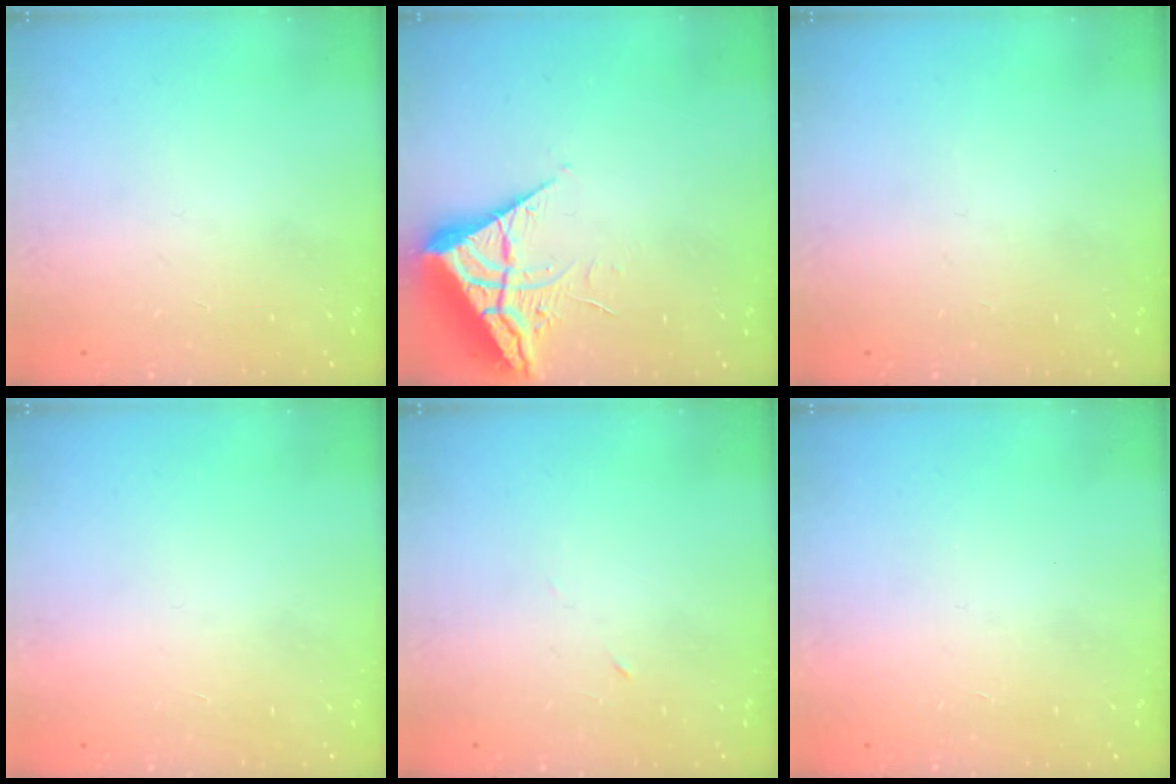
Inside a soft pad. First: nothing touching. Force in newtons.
{"total": 6.5, "press": 6.4, "slide": 0.7}
{"total": 0.0}
{"total": 1.6, "press": 1.6, "slide": 0.1}
{"total": 2.7, "press": 2.5, "slide": 1.0}
{"total": 1.6, "press": 1.6, "slide": 0.1}